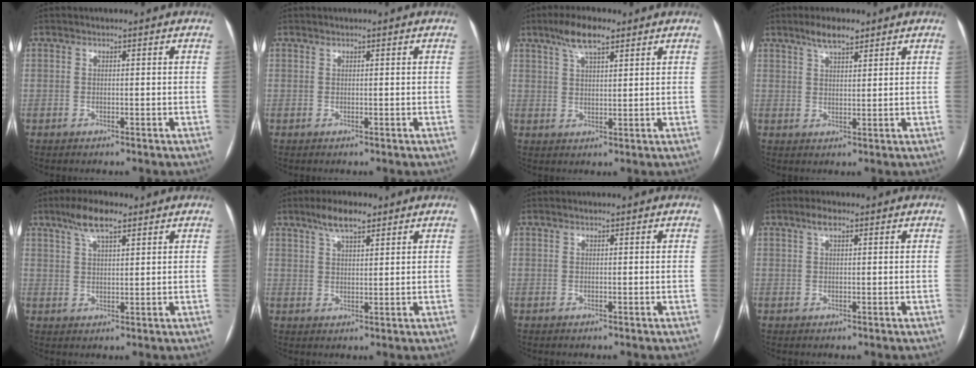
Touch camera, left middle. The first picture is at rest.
{"total": 0.0}
{"total": 6.1, "force": [4.2, 1.6, 4.2], "torque": [-0.085, 0.013, 0.075]}
{"total": 4.3, "force": [3.3, 1.1, 2.6], "torque": [-0.051, 0.006, 0.058]}
{"total": 5.9, "force": [4.0, 1.4, 4.1], "torque": [-0.085, 0.013, 0.073]}
{"total": 5.3, "force": [3.8, 1.4, 3.5], "torque": [-0.068, 0.010, 0.066]}
{"total": 0.0}
{"total": 1.9, "force": [1.1, 0.6, 1.4], "torque": [-0.030, 0.009, 0.022]}